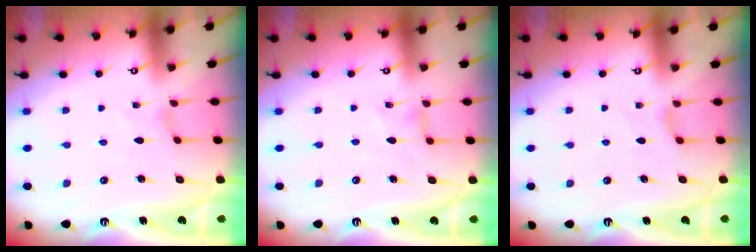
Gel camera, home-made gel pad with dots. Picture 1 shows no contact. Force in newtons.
{"total": 0.0}
{"total": 2.7, "press": 2.7, "slide": 0.6}